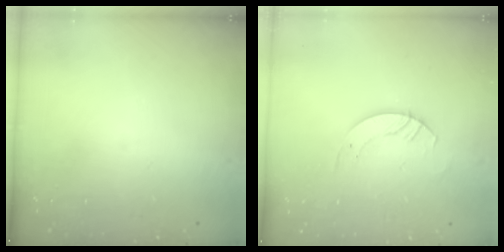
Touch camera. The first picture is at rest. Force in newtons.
{"total": 3.3, "press": 3.3, "slide": 0.2}